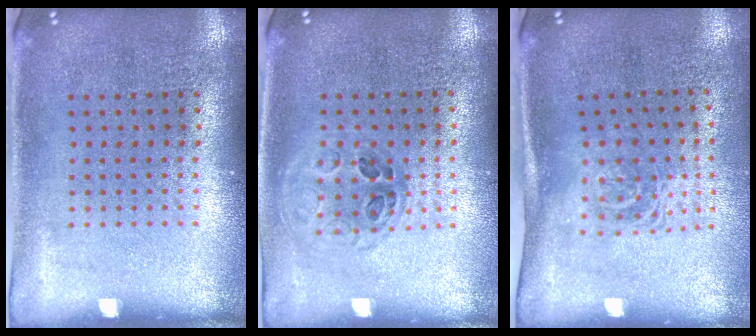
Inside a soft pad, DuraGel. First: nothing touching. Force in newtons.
{"total": 1.1, "press": 1.0, "slide": 0.4}
{"total": 1.6, "press": 1.1, "slide": 1.1}